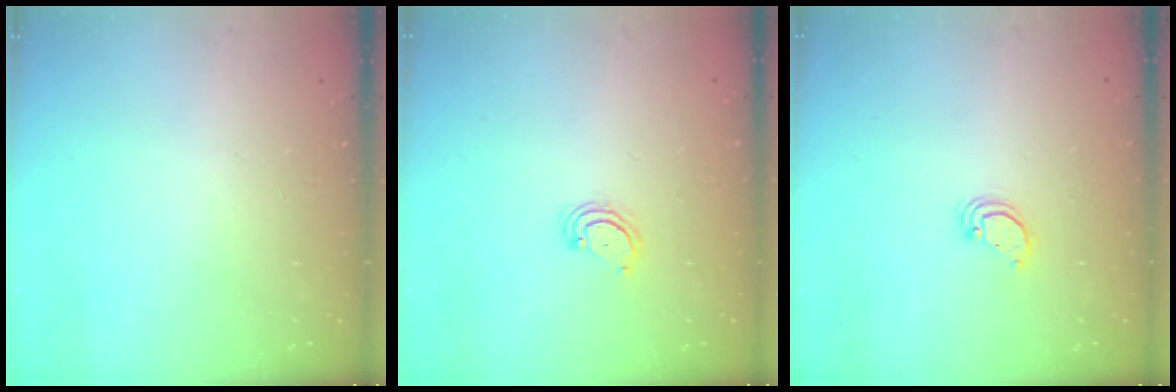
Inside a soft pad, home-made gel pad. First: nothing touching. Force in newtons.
{"total": 2.9, "press": 2.9, "slide": 0.3}
{"total": 2.9, "press": 2.9, "slide": 0.1}